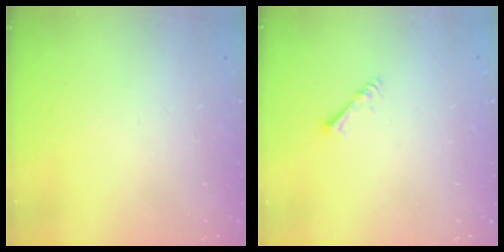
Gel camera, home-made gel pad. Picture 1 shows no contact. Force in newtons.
{"total": 1.4, "press": 1.3, "slide": 0.3}